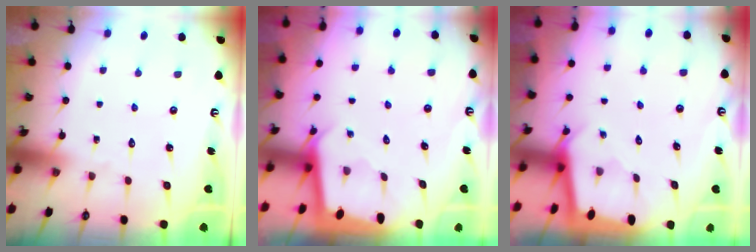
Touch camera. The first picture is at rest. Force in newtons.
{"total": 1.9, "press": 1.9, "slide": 0.1}
{"total": 1.9, "press": 1.9, "slide": 0.1}